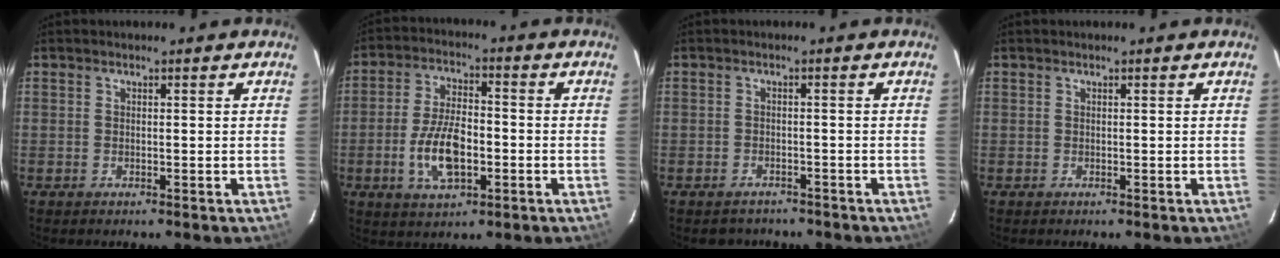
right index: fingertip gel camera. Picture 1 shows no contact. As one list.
[{"total": 10.7, "force": [-3.0, 5.1, 8.9], "torque": [-0.180, 0.001, -0.051]}, {"total": 3.7, "force": [-3.1, 2.1, 0.3], "torque": [-0.009, 0.006, -0.042]}, {"total": 0.0}]